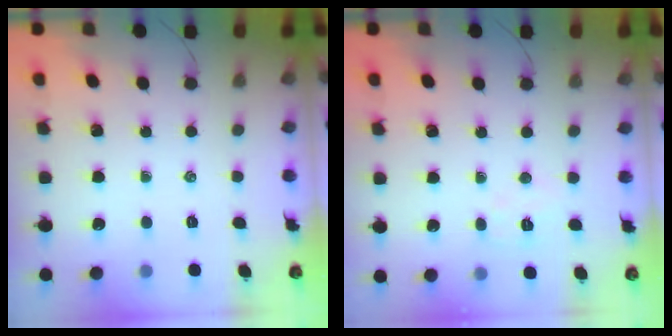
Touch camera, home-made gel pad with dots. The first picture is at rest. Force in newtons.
{"total": 5.1, "press": 5.0, "slide": 0.8}